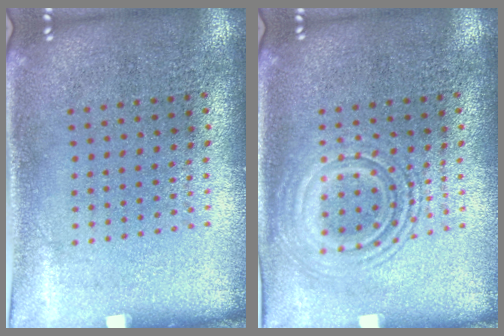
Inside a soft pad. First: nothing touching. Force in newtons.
{"total": 2.6, "press": 2.6, "slide": 0.4}